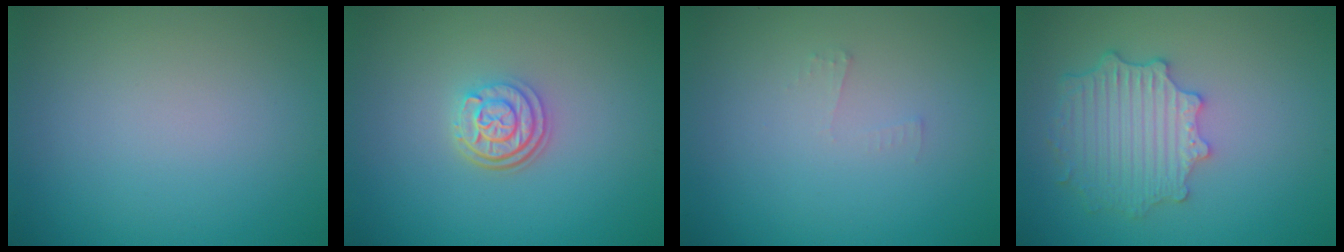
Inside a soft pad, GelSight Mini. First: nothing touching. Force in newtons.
{"total": 3.2, "press": 2.5, "slide": 2.0}
{"total": 0.7, "press": 0.7, "slide": 0.1}
{"total": 4.6, "press": 3.8, "slide": 2.5}